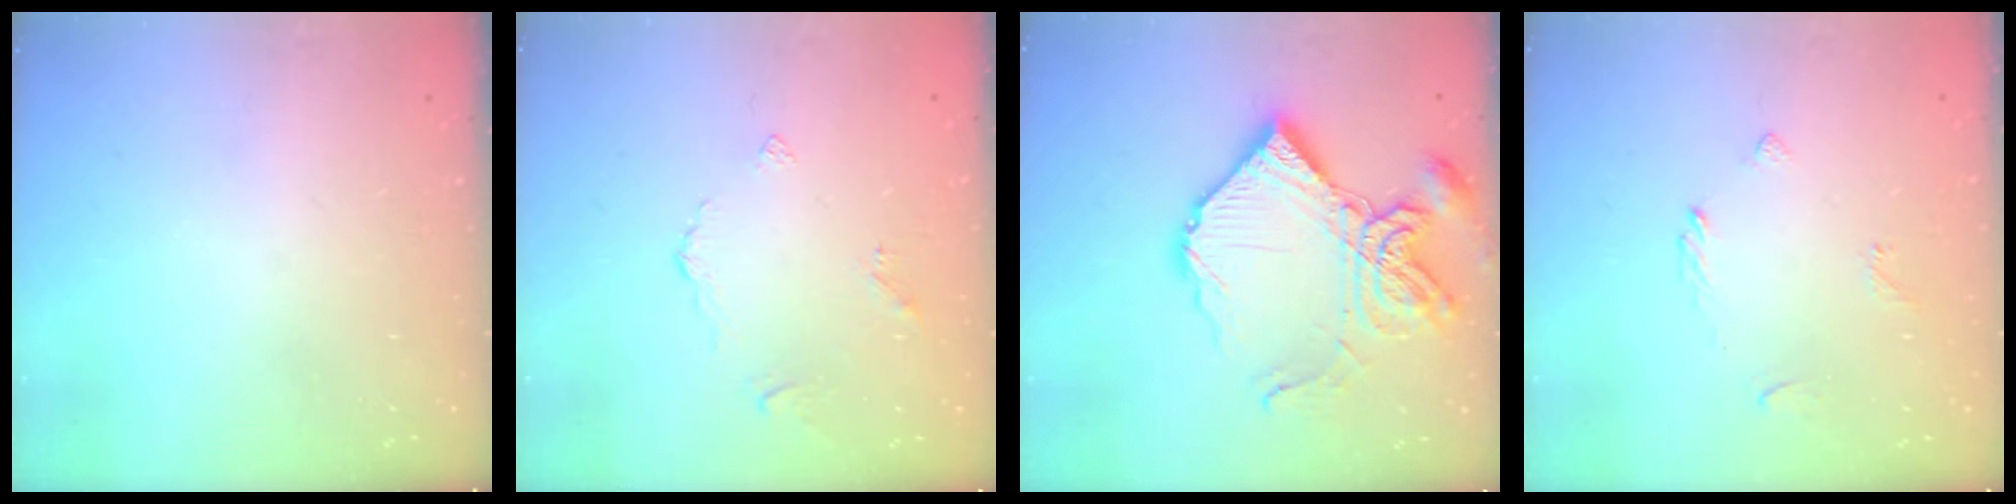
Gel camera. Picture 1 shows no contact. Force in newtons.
{"total": 2.6, "press": 2.6, "slide": 0.5}
{"total": 20.0, "press": 19.9, "slide": 2.2}
{"total": 2.8, "press": 2.7, "slide": 0.6}